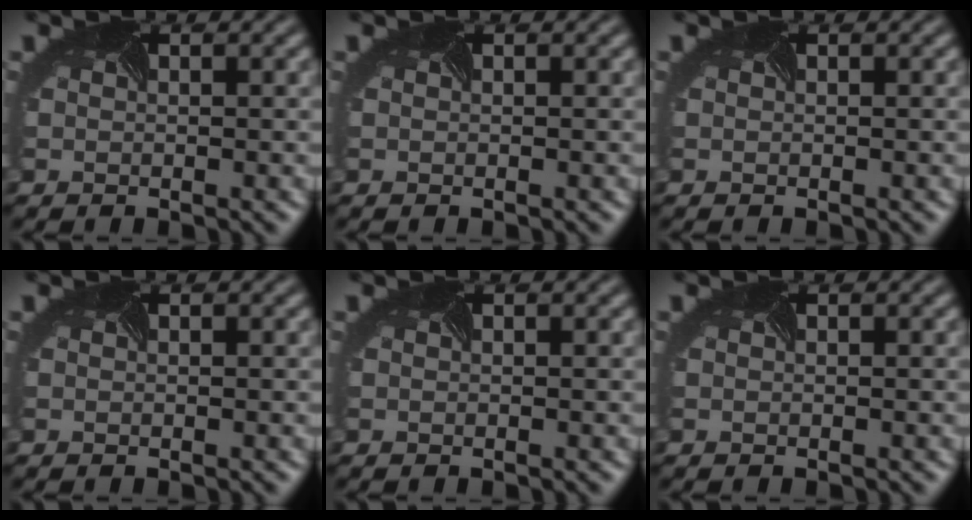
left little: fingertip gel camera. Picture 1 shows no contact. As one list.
[{"total": 0.0}, {"total": 0.0}, {"total": 0.0}, {"total": 0.0}, {"total": 0.0}]